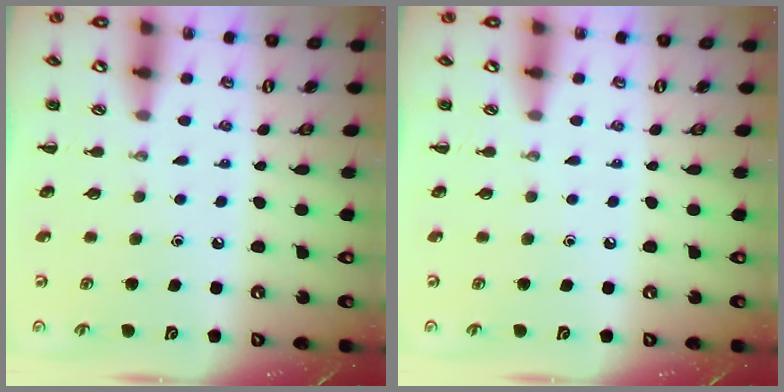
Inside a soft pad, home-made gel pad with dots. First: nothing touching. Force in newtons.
{"total": 0.0}